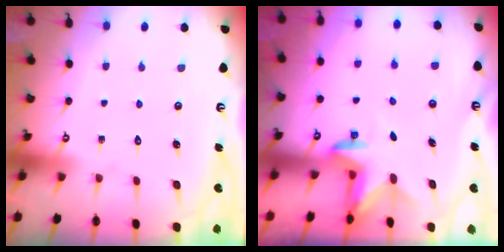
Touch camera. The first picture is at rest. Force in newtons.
{"total": 3.0, "press": 2.9, "slide": 0.7}